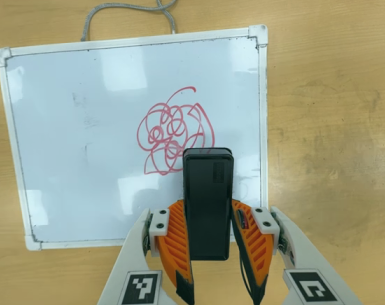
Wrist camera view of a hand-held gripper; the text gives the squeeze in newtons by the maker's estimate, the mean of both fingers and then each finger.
{"total": 3.8, "left": 2.6, "right": 5.0}